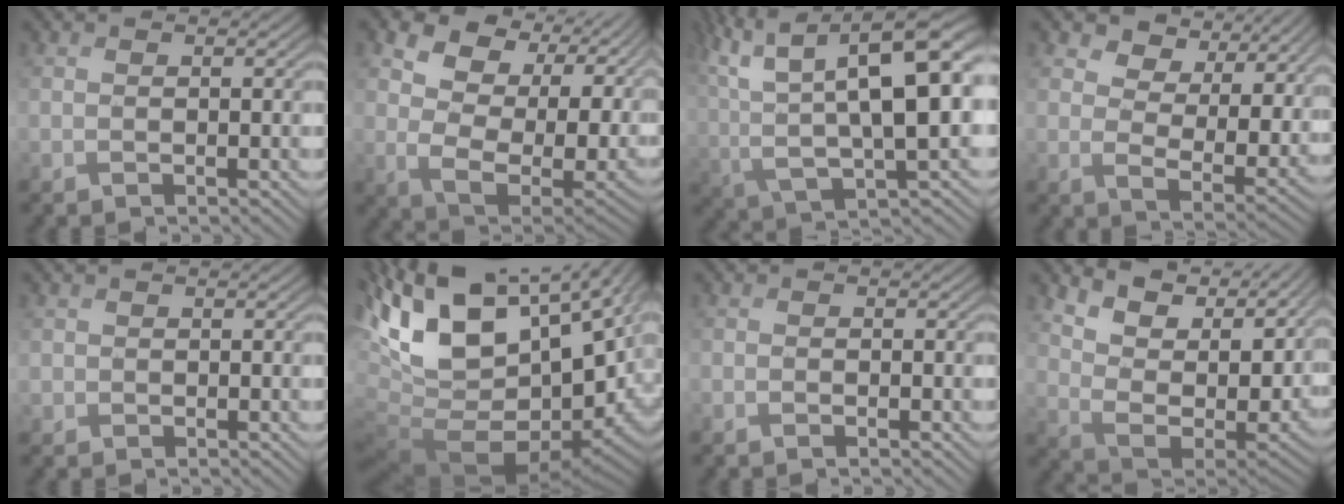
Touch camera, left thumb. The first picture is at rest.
{"total": 13.8, "force": [5.0, 7.7, 10.4], "torque": [-0.199, -0.003, 0.086]}
{"total": 17.1, "force": [3.7, 7.7, 14.8], "torque": [-0.271, 0.004, 0.078]}
{"total": 8.6, "force": [5.2, 4.9, 4.8], "torque": [-0.097, -0.007, 0.086]}
{"total": 1.0, "force": [-0.1, 1.0, -0.1], "torque": [0.002, -0.002, -0.004]}
{"total": 17.0, "force": [2.2, 9.7, 13.8], "torque": [-0.261, -0.030, 0.089]}
{"total": 0.9, "force": [-0.9, 0.0, -0.1], "torque": [0.010, 0.001, -0.020]}
{"total": 13.5, "force": [8.6, 5.2, 9.0], "torque": [-0.204, 0.006, 0.142]}